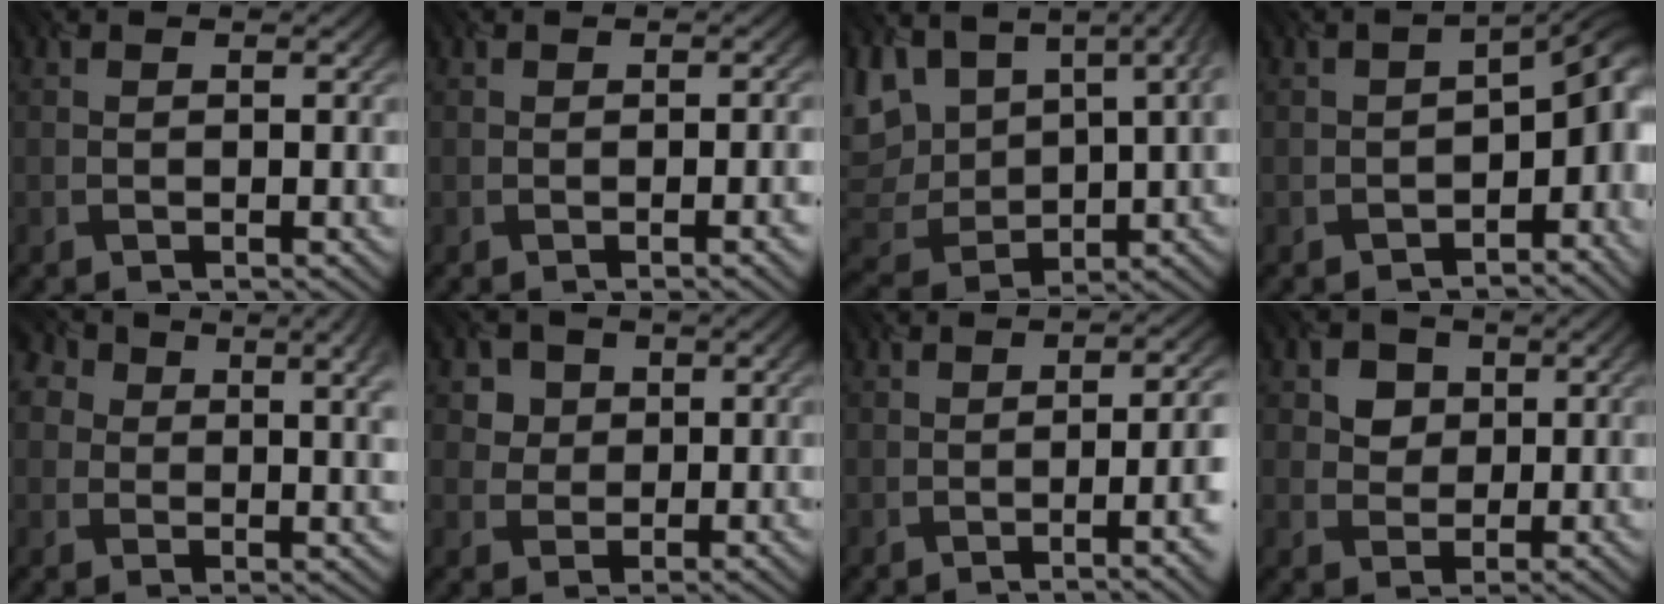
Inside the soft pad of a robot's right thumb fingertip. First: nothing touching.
{"total": 3.3, "force": [-1.0, 1.3, 2.9], "torque": [-0.022, 0.005, -0.006]}
{"total": 12.3, "force": [6.6, 6.6, 7.9], "torque": [-0.209, 0.018, 0.140]}
{"total": 8.0, "force": [-3.5, 4.6, 5.6], "torque": [-0.056, -0.025, -0.036]}
{"total": 8.7, "force": [4.2, 5.5, 5.3], "torque": [-0.095, 0.010, 0.071]}
{"total": 4.3, "force": [2.1, 3.8, 0.3], "torque": [-0.030, 0.001, 0.033]}
{"total": 8.8, "force": [-2.4, 3.0, 7.9], "torque": [-0.071, -0.001, -0.031]}
{"total": 3.7, "force": [1.8, 3.2, 0.4], "torque": [-0.026, -0.001, 0.029]}